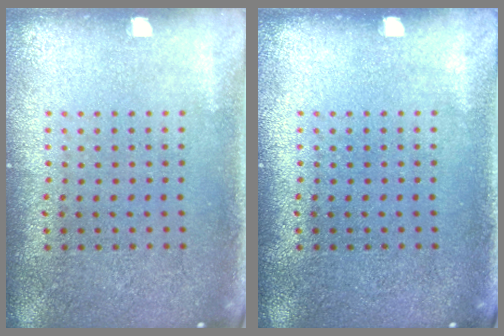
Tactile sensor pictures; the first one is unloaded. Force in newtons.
{"total": 0.0}